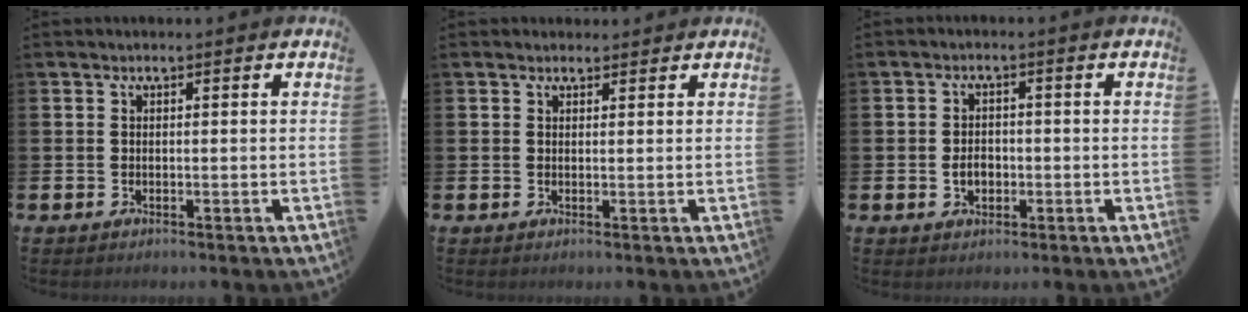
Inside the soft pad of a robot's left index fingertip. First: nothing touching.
{"total": 1.2, "force": [1.1, 0.5, 0.0], "torque": [0.011, 0.001, 0.017]}
{"total": 2.4, "force": [-0.6, 1.8, 1.5], "torque": [-0.016, 0.000, -0.017]}